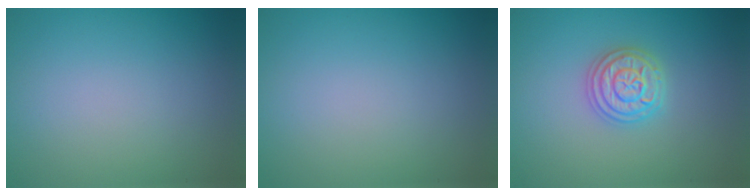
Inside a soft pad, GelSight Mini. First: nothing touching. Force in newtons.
{"total": 0.0}
{"total": 3.2, "press": 3.2, "slide": 0.5}